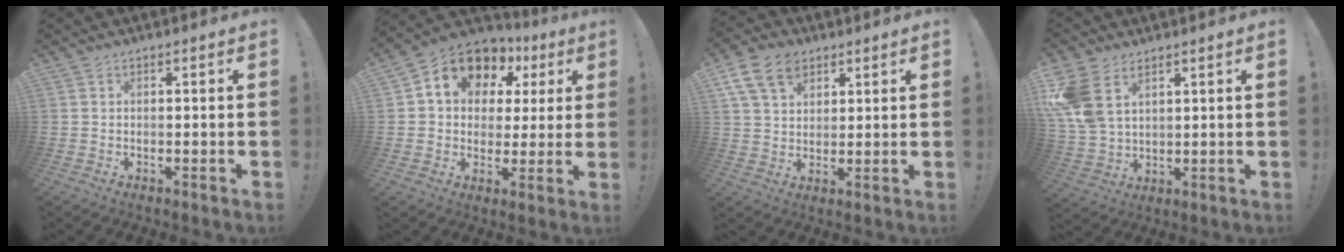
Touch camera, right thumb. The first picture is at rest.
{"total": 12.1, "force": [6.3, 8.6, 5.7], "torque": [-0.099, -0.035, 0.115]}
{"total": 11.8, "force": [6.3, 8.0, 6.0], "torque": [-0.093, -0.022, 0.122]}
{"total": 10.8, "force": [5.2, 7.0, 6.4], "torque": [-0.120, -0.020, 0.107]}